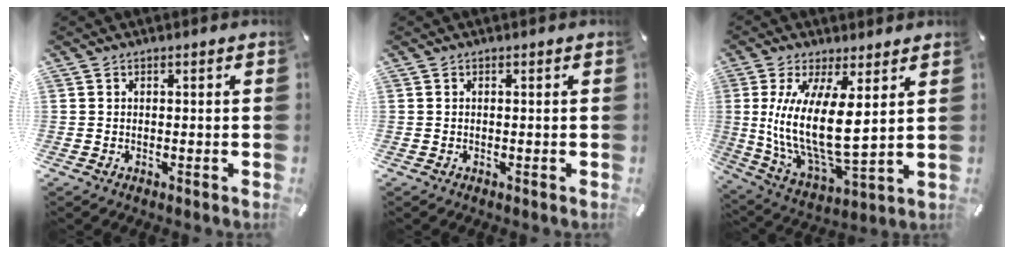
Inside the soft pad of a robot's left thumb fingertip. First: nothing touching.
{"total": 0.0}
{"total": 16.5, "force": [3.5, 6.4, 14.8], "torque": [-0.315, -0.031, 0.057]}